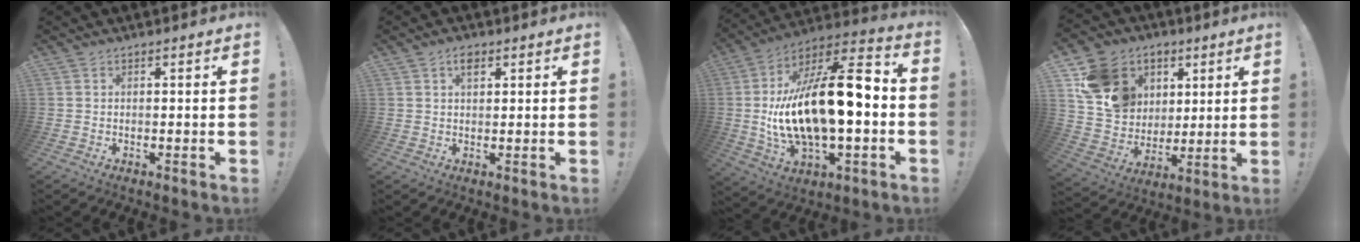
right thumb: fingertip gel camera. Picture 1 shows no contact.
{"total": 3.2, "force": [1.6, 1.8, 2.2], "torque": [-0.026, -0.002, 0.024]}
{"total": 23.9, "force": [-0.2, 10.3, 21.6], "torque": [-0.381, -0.010, 0.000]}
{"total": 17.0, "force": [6.7, 14.3, 6.3], "torque": [-0.109, -0.012, 0.154]}